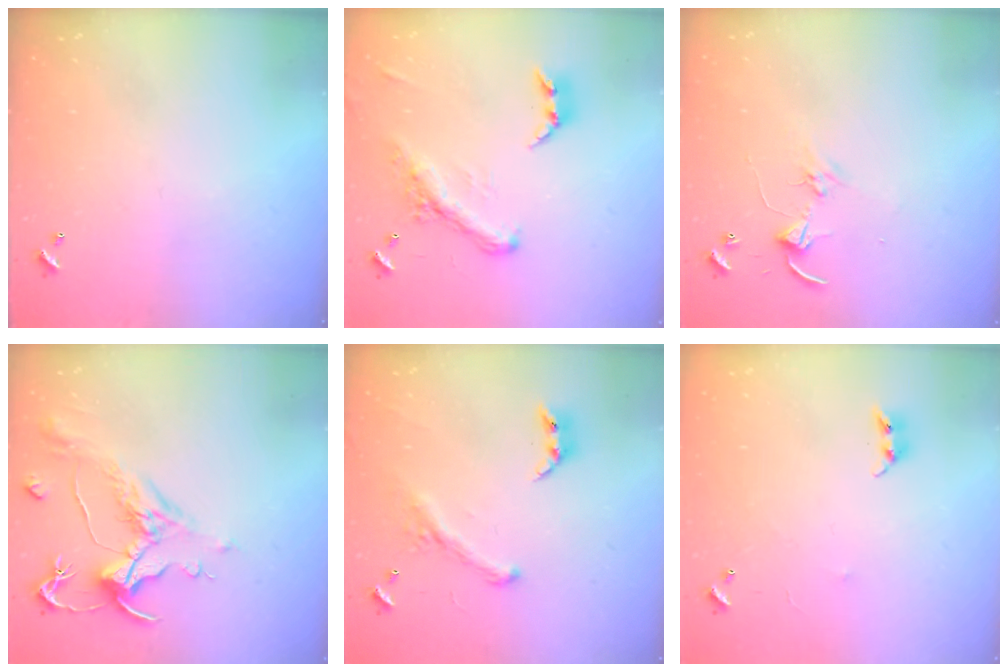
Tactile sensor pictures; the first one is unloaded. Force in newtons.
{"total": 4.4, "press": 4.2, "slide": 1.3}
{"total": 4.4, "press": 4.4, "slide": 0.5}
{"total": 1.6, "press": 0.6, "slide": 1.4}
{"total": 1.6, "press": 1.1, "slide": 1.2}
{"total": 6.2, "press": 6.2, "slide": 0.2}